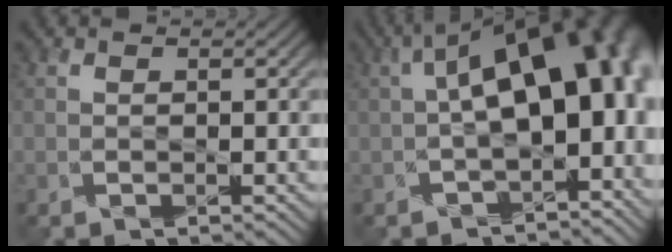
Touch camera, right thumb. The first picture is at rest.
{"total": 15.5, "force": [0.8, 8.2, 13.2], "torque": [-0.177, -0.004, 0.042]}